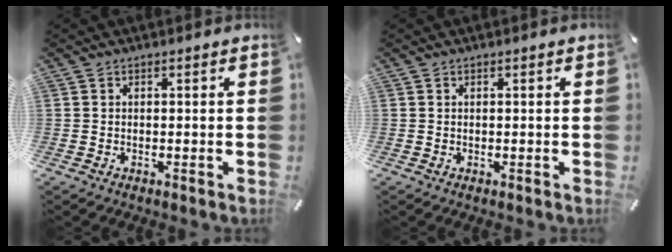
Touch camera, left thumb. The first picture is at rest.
{"total": 0.0}